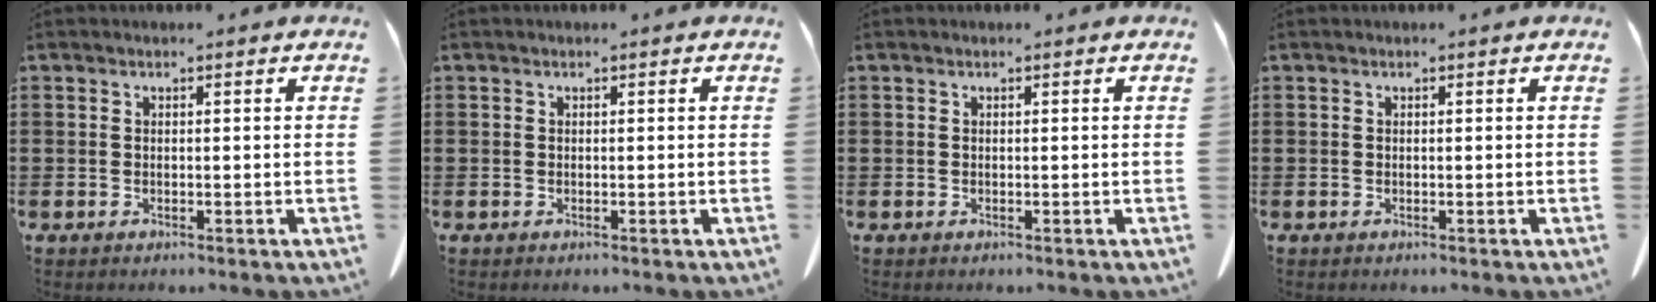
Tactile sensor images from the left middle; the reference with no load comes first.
{"total": 0.0}
{"total": 0.0}
{"total": 0.0}